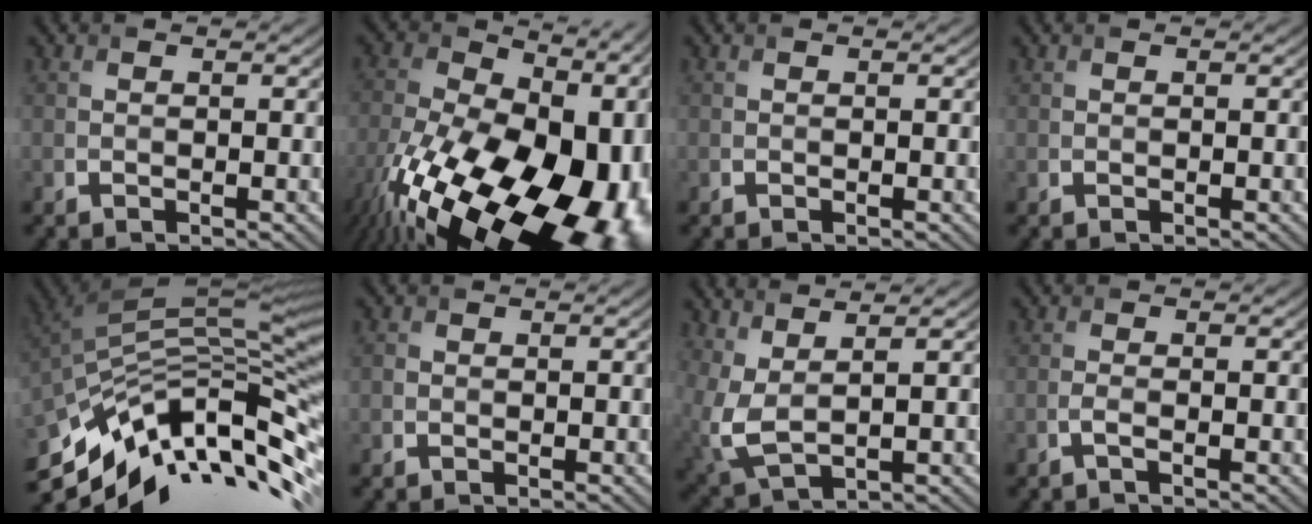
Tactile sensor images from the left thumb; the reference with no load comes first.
{"total": 22.8, "force": [-9.7, 12.5, 16.5], "torque": [-0.285, -0.058, -0.135]}
{"total": 0.0}
{"total": 0.0}
{"total": 12.8, "force": [-6.8, 3.8, 10.2], "torque": [-0.206, 0.007, -0.120]}
{"total": 0.8, "force": [-0.2, 0.7, 0.2], "torque": [-0.005, -0.005, -0.007]}
{"total": 5.7, "force": [2.7, 2.2, 4.5], "torque": [-0.127, -0.006, 0.063]}
{"total": 1.1, "force": [-0.5, 0.1, 1.0], "torque": [-0.020, 0.003, -0.015]}